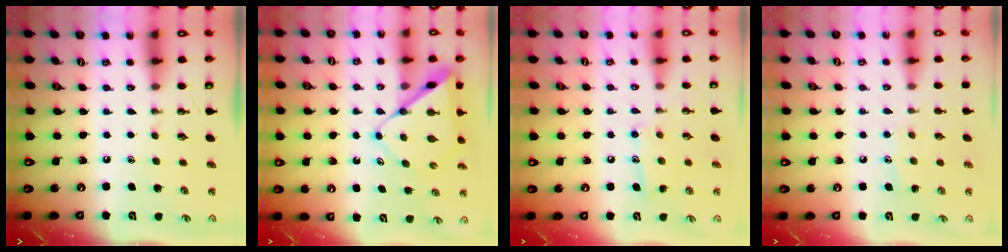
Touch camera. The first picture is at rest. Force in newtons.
{"total": 9.0, "press": 9.0, "slide": 0.8}
{"total": 9.1, "press": 9.1, "slide": 0.6}
{"total": 5.5, "press": 5.5, "slide": 0.4}